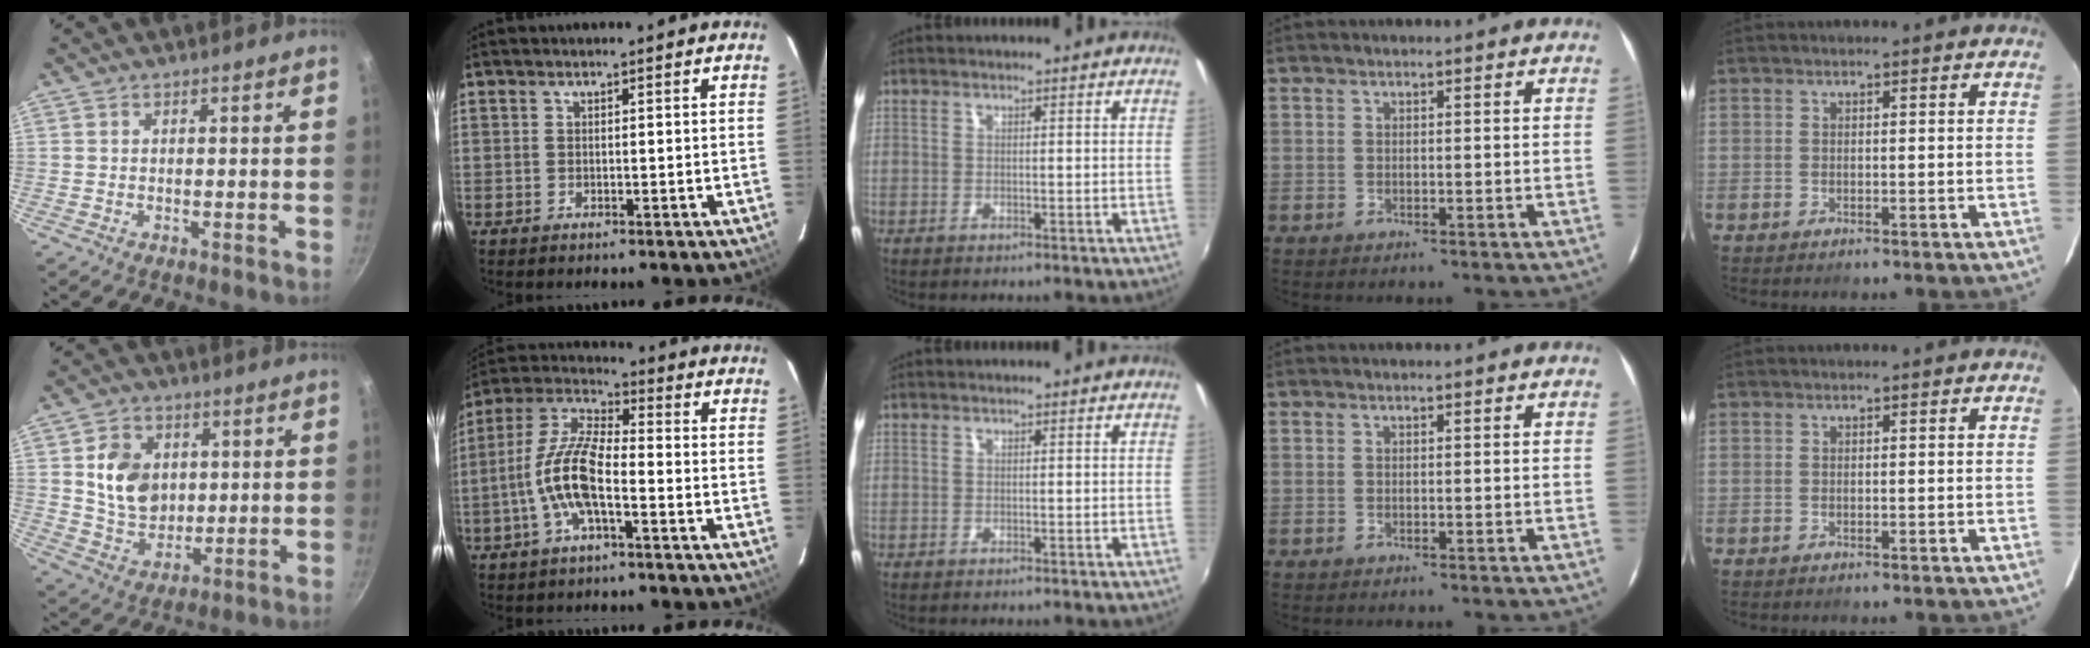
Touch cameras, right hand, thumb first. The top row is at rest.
{"thumb": {"total": 11.2, "force": [2.0, 9.0, 6.4], "torque": [-0.083, -0.012, 0.041]}, "index": {"total": 11.6, "force": [-3.7, 3.5, 10.4], "torque": [-0.222, 0.005, -0.073]}}